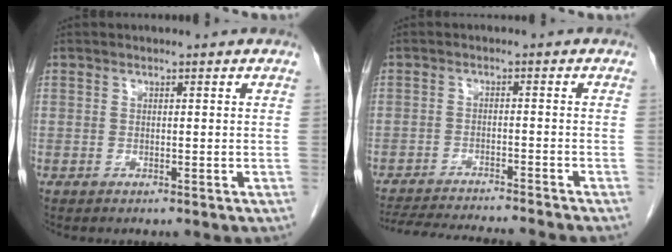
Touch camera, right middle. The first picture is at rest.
{"total": 13.8, "force": [-12.8, -0.2, 5.1], "torque": [-0.075, -0.020, -0.186]}